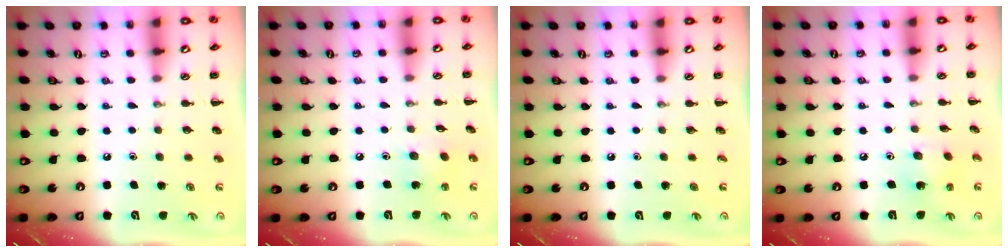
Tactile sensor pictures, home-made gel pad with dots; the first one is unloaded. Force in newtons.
{"total": 4.9, "press": 4.9, "slide": 0.8}
{"total": 0.0}
{"total": 2.3, "press": 2.2, "slide": 0.5}